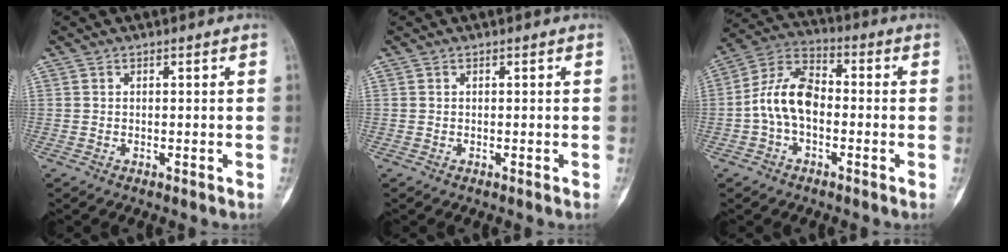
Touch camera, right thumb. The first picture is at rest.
{"total": 0.0}
{"total": 10.7, "force": [-1.4, 6.5, 8.3], "torque": [-0.151, 0.036, -0.039]}